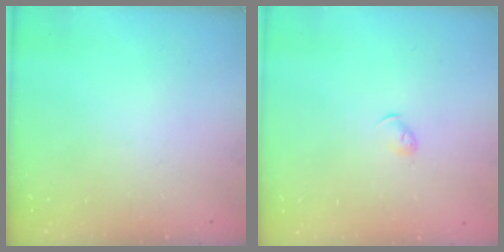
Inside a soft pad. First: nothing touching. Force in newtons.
{"total": 3.2, "press": 3.2, "slide": 0.6}